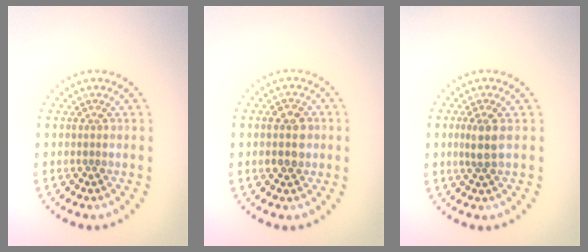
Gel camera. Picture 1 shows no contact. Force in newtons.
{"total": 3.0, "press": 3.0, "slide": 0.1}
{"total": 1.9, "press": 1.7, "slide": 0.9}